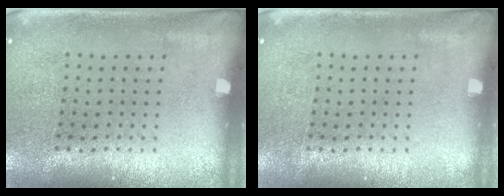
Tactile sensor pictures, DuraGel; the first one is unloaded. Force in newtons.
{"total": 0.0}